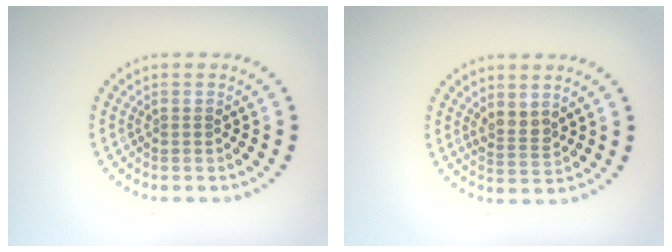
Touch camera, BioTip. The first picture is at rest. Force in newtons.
{"total": 1.7, "press": 1.4, "slide": 1.0}